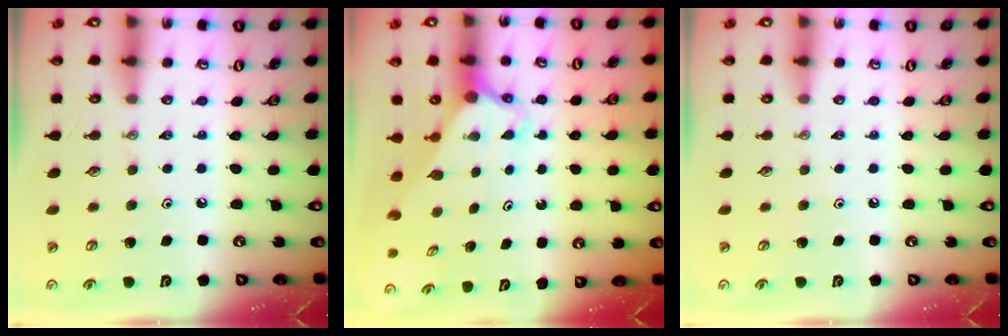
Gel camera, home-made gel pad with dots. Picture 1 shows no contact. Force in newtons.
{"total": 2.7, "press": 2.7, "slide": 0.2}
{"total": 0.0}